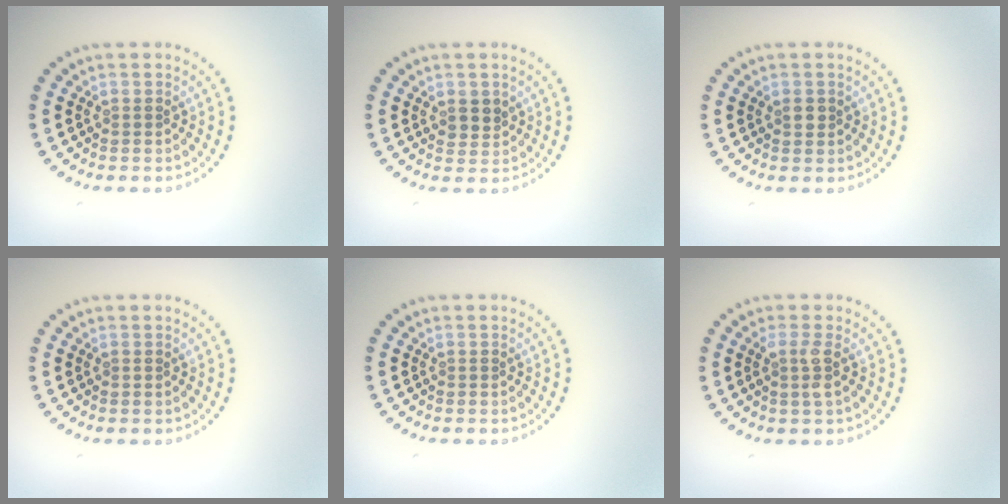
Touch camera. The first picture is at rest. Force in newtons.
{"total": 1.7, "press": 1.4, "slide": 0.8}
{"total": 1.0, "press": 1.0, "slide": 0.2}
{"total": 0.0}
{"total": 0.0}
{"total": 1.6, "press": 1.3, "slide": 1.0}